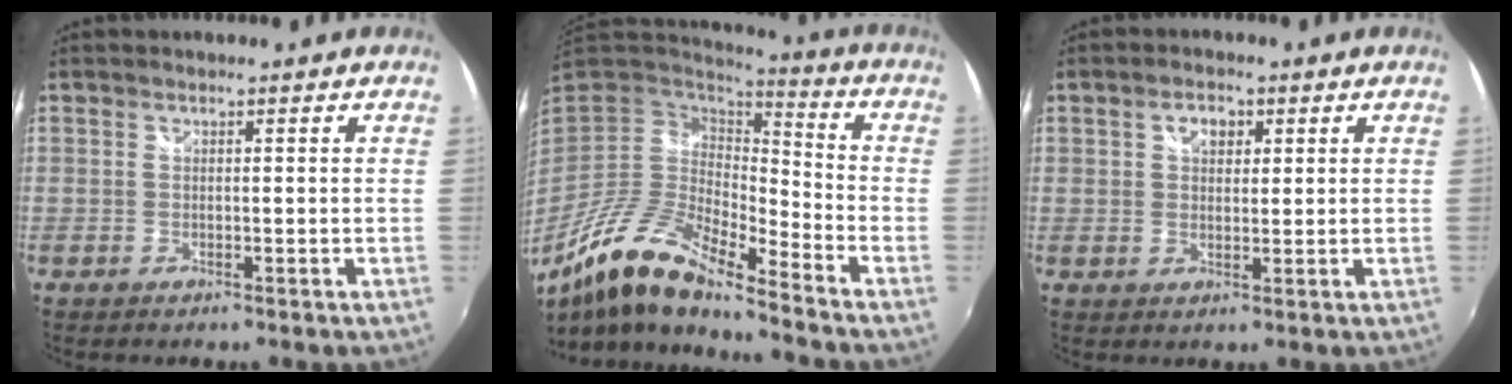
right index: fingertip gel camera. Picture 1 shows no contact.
{"total": 16.0, "force": [-11.2, 3.3, 11.0], "torque": [-0.202, -0.024, -0.221]}
{"total": 3.3, "force": [1.2, 2.3, 2.0], "torque": [-0.027, 0.009, 0.020]}